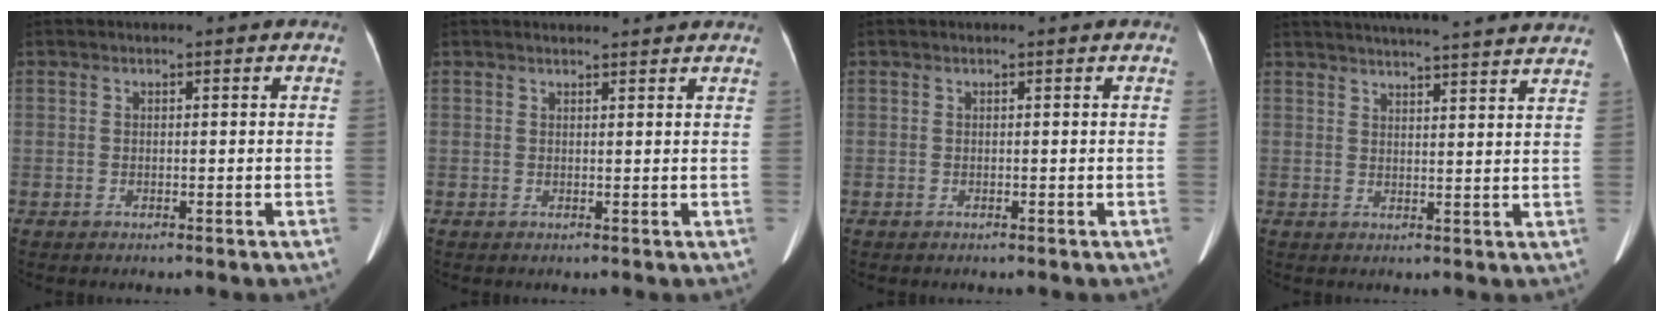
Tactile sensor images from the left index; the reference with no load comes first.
{"total": 4.6, "force": [4.4, 0.3, 1.0], "torque": [-0.015, 0.020, 0.049]}
{"total": 0.0}
{"total": 21.7, "force": [20.2, 0.5, 7.9], "torque": [-0.120, -0.003, 0.253]}